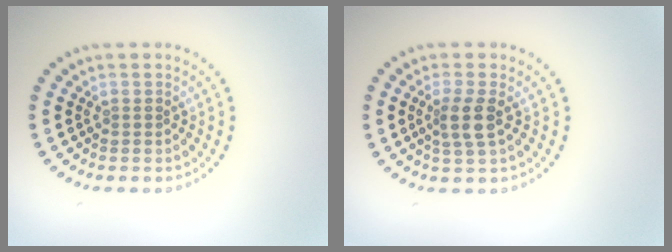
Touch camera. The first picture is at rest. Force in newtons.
{"total": 2.2, "press": 1.9, "slide": 1.1}